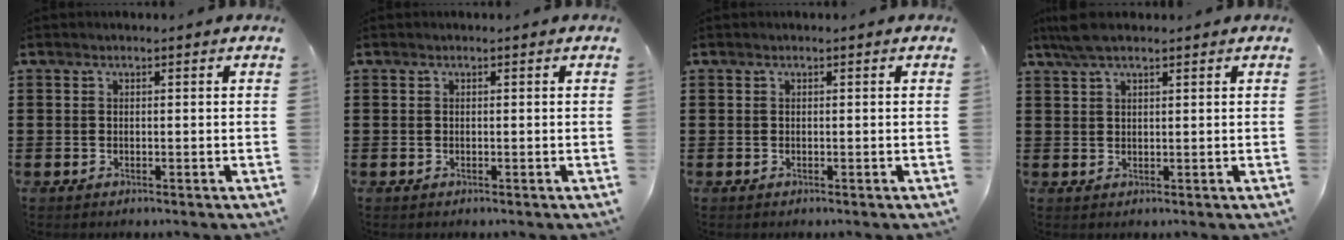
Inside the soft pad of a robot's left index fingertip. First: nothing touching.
{"total": 0.0}
{"total": 0.0}
{"total": 3.9, "force": [2.6, 1.0, 2.7], "torque": [-0.058, 0.005, 0.049]}